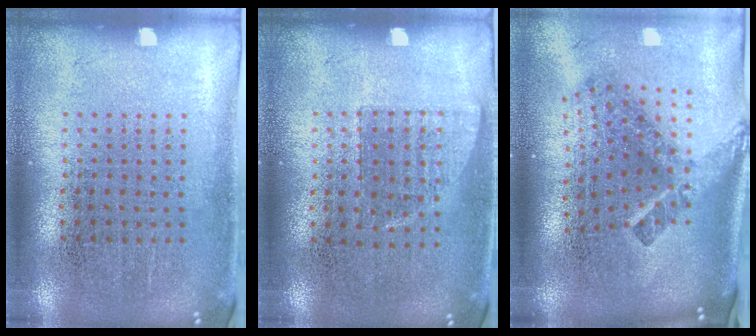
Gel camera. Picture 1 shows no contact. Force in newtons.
{"total": 0.7, "press": 0.6, "slide": 0.2}
{"total": 2.8, "press": 1.7, "slide": 2.2}